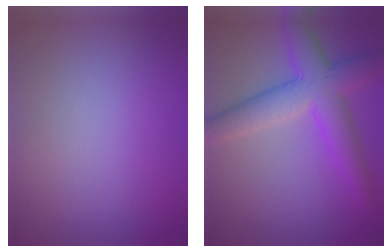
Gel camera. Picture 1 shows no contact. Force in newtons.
{"total": 6.7, "press": 6.7, "slide": 0.2}